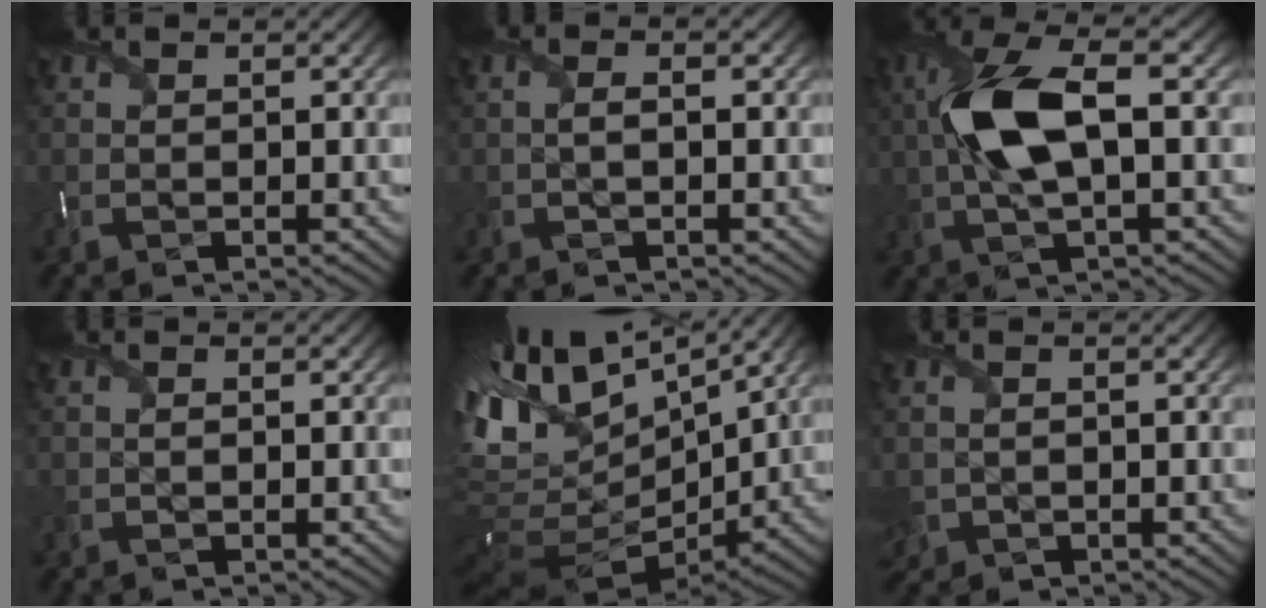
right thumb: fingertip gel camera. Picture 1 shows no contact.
{"total": 1.7, "force": [-0.2, 0.5, 1.6], "torque": [-0.037, 0.000, -0.005]}
{"total": 11.4, "force": [1.2, 4.5, 10.4], "torque": [-0.230, 0.015, 0.020]}
{"total": 0.9, "force": [-0.2, 0.4, 0.8], "torque": [-0.017, -0.002, -0.001]}
{"total": 15.0, "force": [5.2, 7.6, 11.8], "torque": [-0.240, 0.016, 0.118]}
{"total": 1.9, "force": [-0.7, 1.6, 0.7], "torque": [-0.020, -0.008, -0.012]}